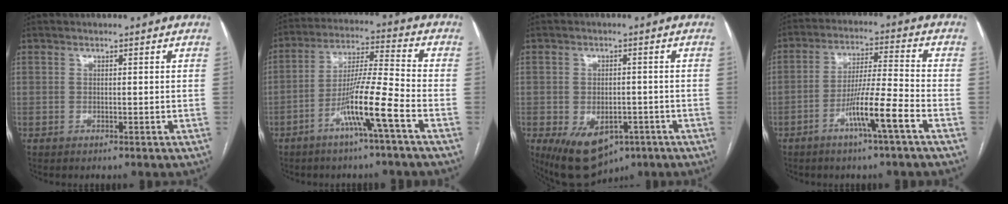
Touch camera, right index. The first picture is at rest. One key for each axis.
{"total": 10.6, "fx": -4.9, "fy": -0.9, "fz": 9.3, "tx": -0.177, "ty": 0.004, "tz": -0.093}
{"total": 10.8, "fx": -5.3, "fy": 6.6, "fz": 6.7, "tx": -0.114, "ty": -0.005, "tz": -0.067}
{"total": 9.1, "fx": -4.3, "fy": -0.7, "fz": 7.9, "tx": -0.146, "ty": 0.001, "tz": -0.081}